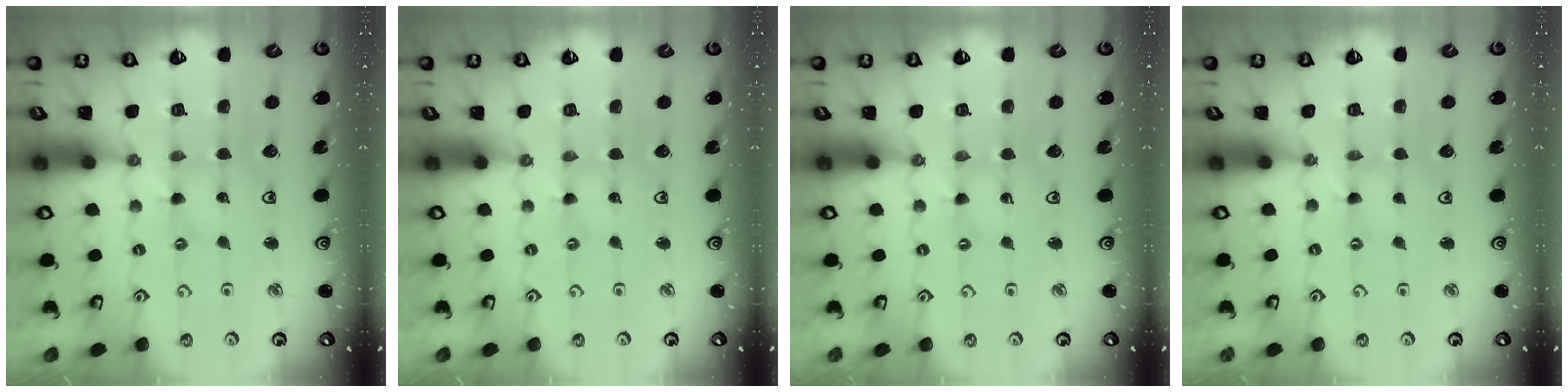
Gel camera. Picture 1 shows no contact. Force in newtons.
{"total": 0.0}
{"total": 0.0}
{"total": 0.0}